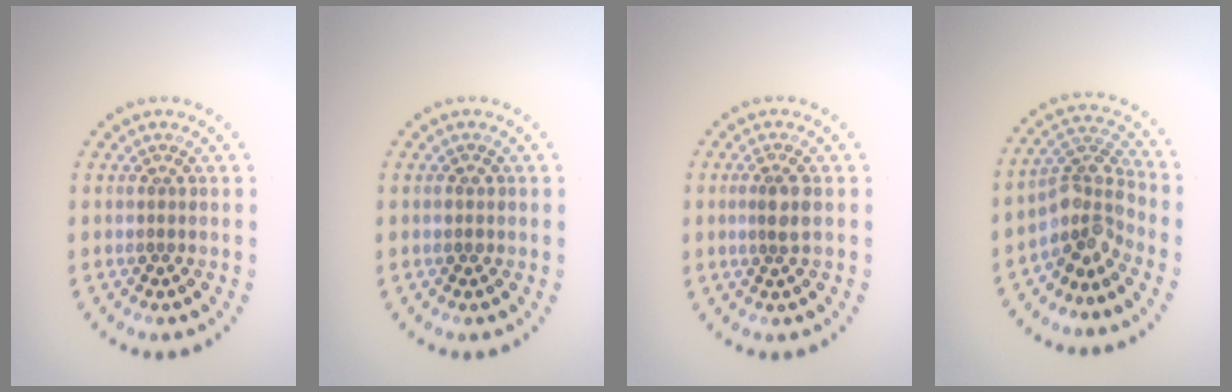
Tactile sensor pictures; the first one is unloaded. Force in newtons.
{"total": 0.9, "press": 0.9, "slide": 0.1}
{"total": 2.0, "press": 1.7, "slide": 1.1}
{"total": 4.0, "press": 3.0, "slide": 2.6}